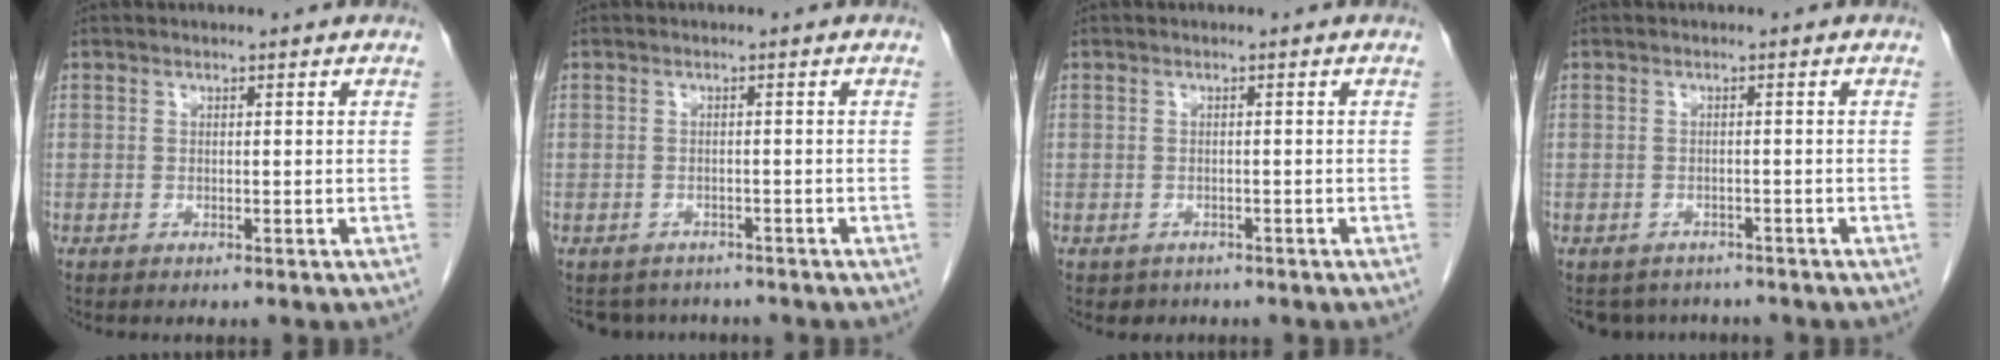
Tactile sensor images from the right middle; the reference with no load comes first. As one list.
[{"total": 4.3, "force": [-3.9, 1.8, 0.0], "torque": [0.005, 0.001, -0.052]}, {"total": 1.6, "force": [-1.1, 1.1, 0.0], "torque": [-0.007, 0.003, -0.014]}, {"total": 4.6, "force": [-4.1, 2.1, 0.1], "torque": [0.007, 0.001, -0.054]}]